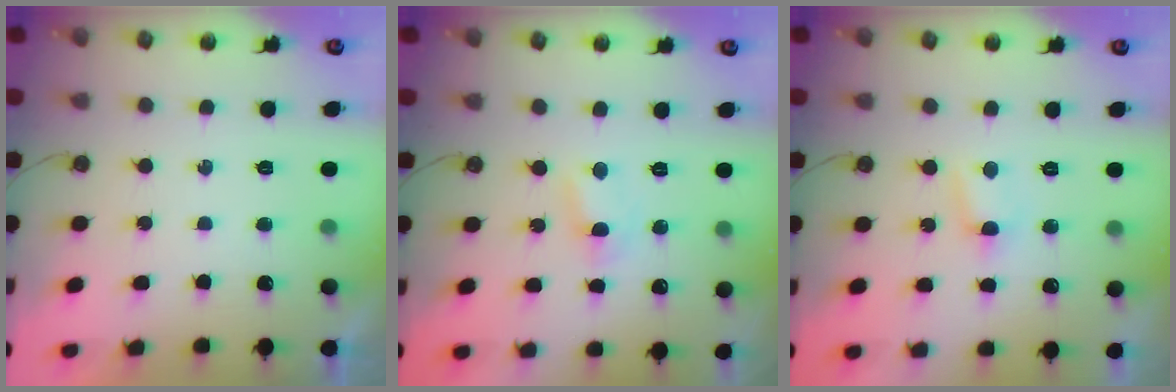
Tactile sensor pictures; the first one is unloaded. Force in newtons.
{"total": 2.8, "press": 2.8, "slide": 0.3}
{"total": 3.5, "press": 3.4, "slide": 0.4}